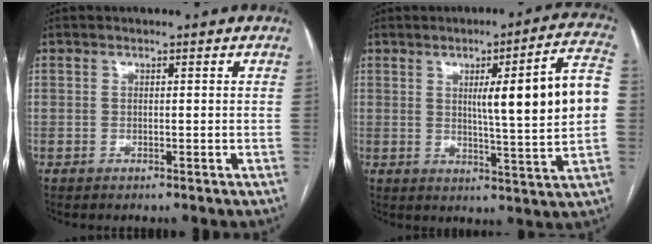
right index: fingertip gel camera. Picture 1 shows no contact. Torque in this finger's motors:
{"motor_torque": [1.20, 0.83, 0.34, 0.10]}